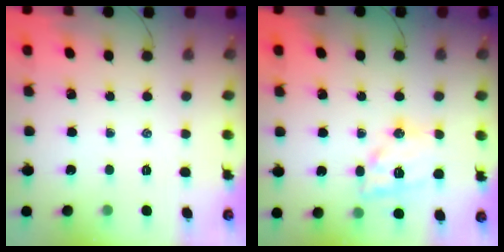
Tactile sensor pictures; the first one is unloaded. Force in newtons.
{"total": 14.2, "press": 14.0, "slide": 1.9}